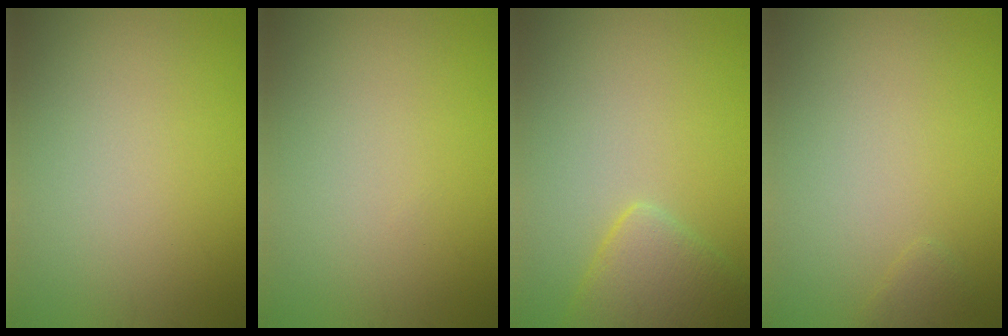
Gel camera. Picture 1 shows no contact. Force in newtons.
{"total": 0.0}
{"total": 3.7, "press": 3.7, "slide": 0.3}
{"total": 0.6, "press": 0.6, "slide": 0.1}